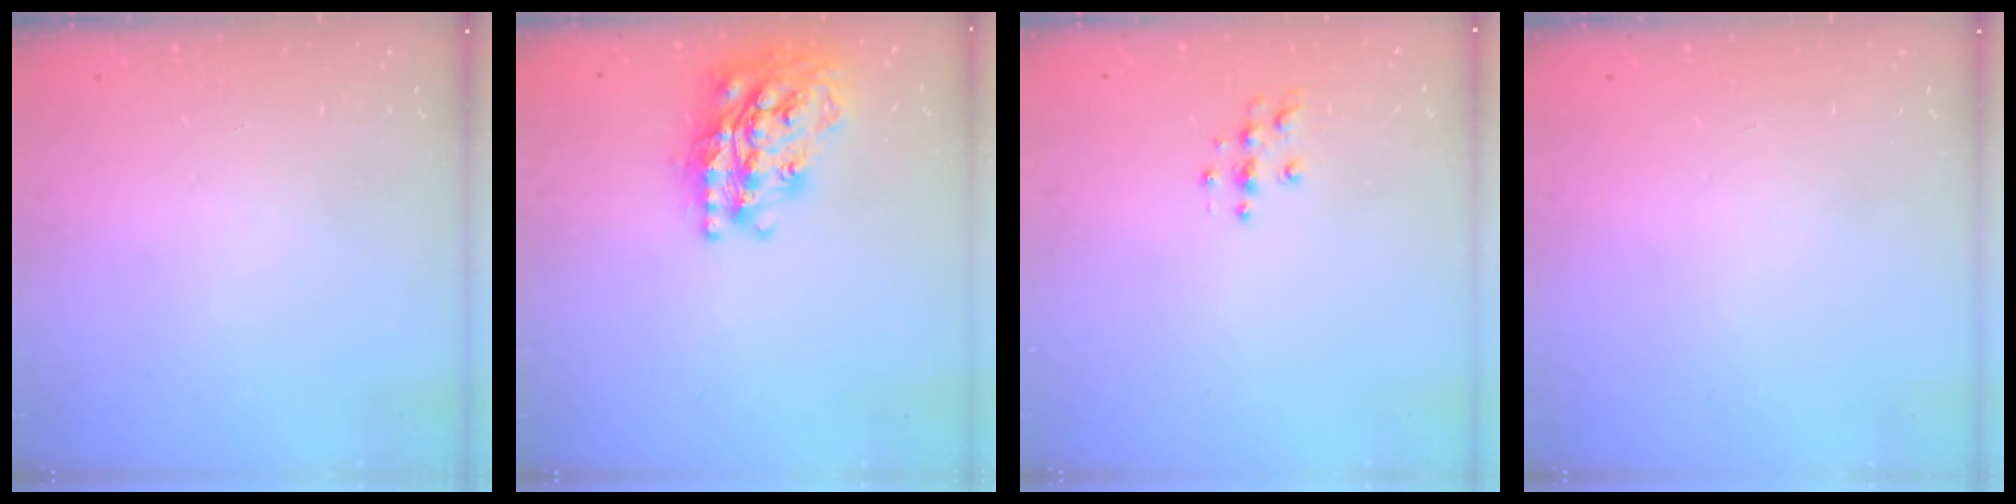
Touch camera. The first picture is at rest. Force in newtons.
{"total": 22.9, "press": 22.9, "slide": 1.8}
{"total": 5.1, "press": 5.1, "slide": 0.3}
{"total": 0.0}